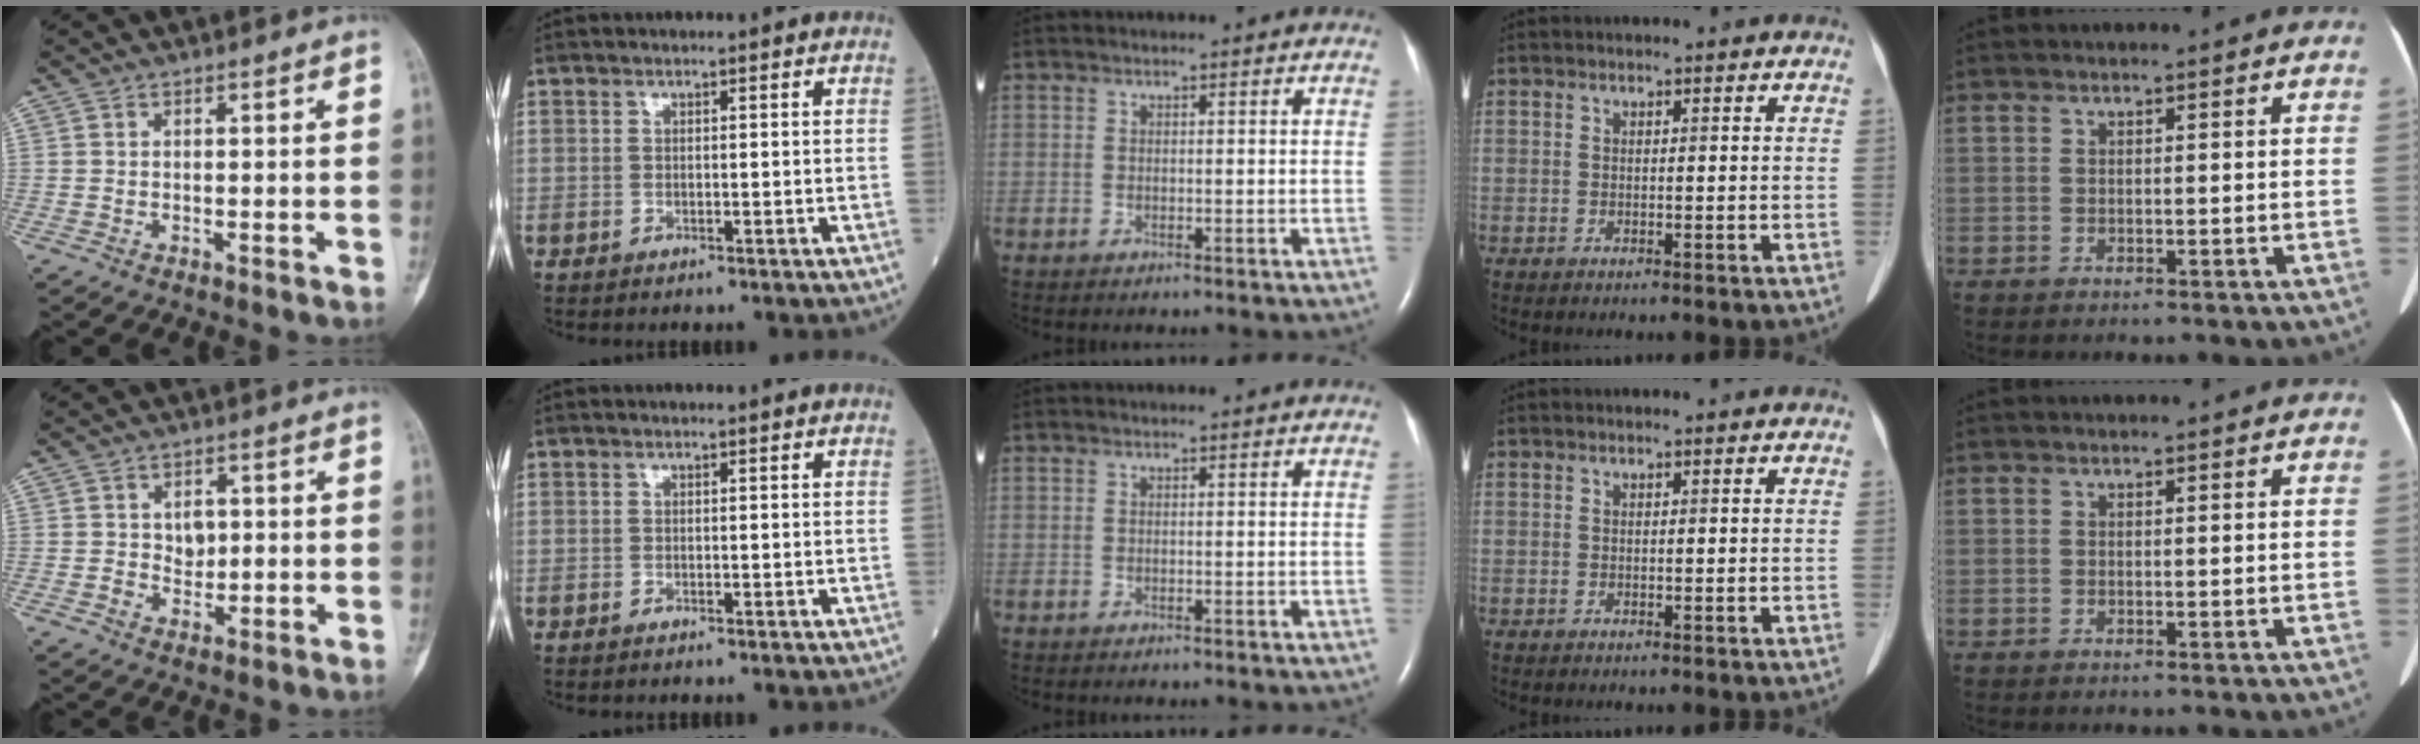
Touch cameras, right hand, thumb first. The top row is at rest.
{"thumb": {"total": 3.6, "force": [0.3, 2.8, 2.2], "torque": [-0.005, 0.002, 0.005]}}